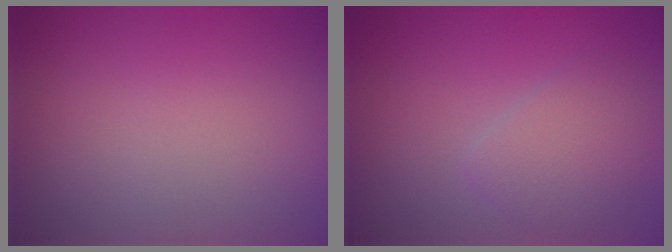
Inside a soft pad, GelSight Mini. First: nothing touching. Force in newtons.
{"total": 2.6, "press": 2.6, "slide": 0.0}